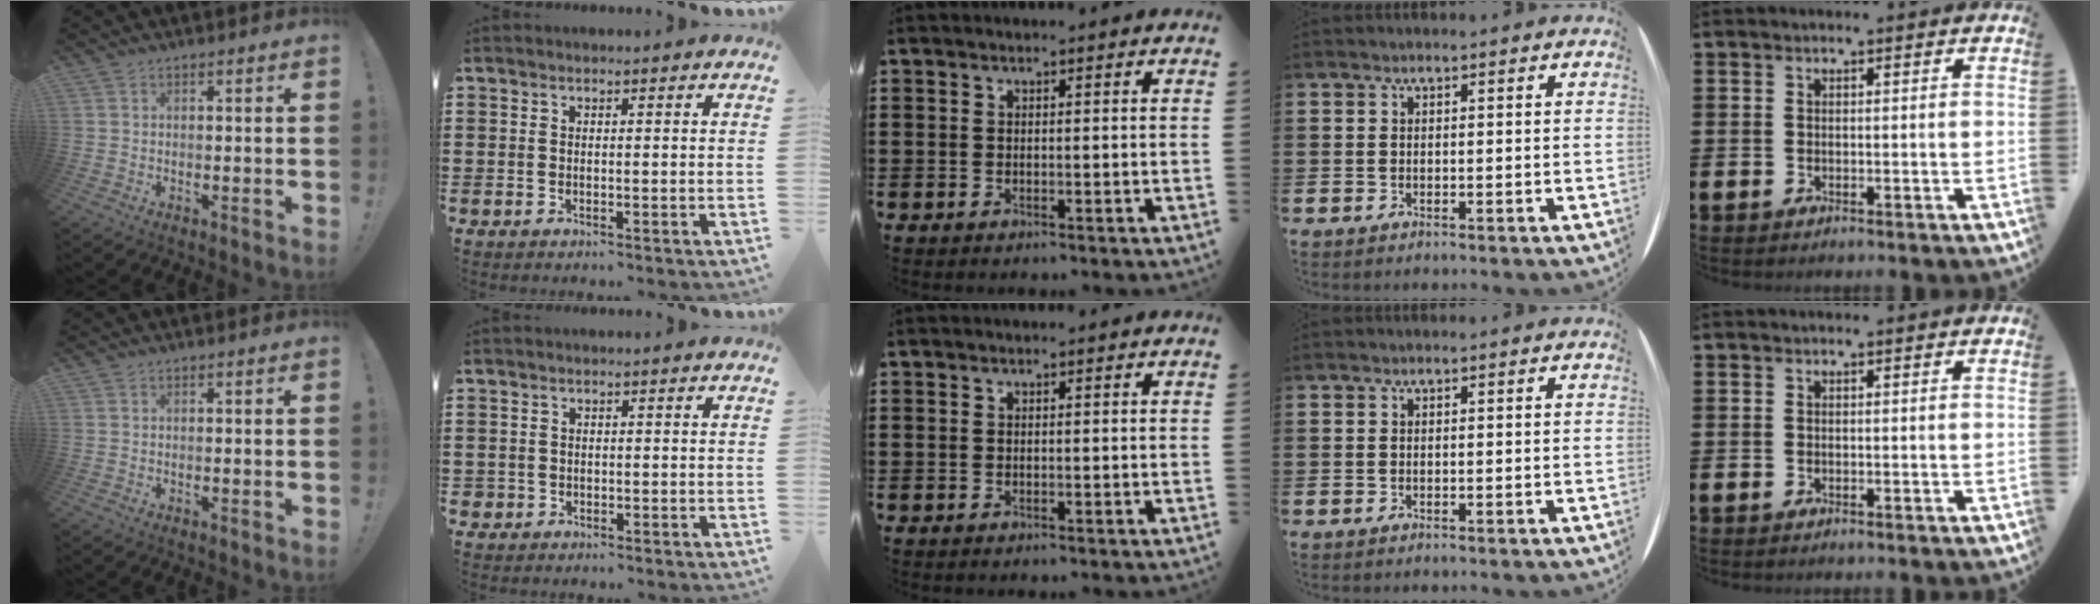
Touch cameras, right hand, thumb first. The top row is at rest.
{"index": {"total": 1.0, "force": [-0.4, 1.0, 0.1], "torque": [-0.004, 0.004, -0.010]}}